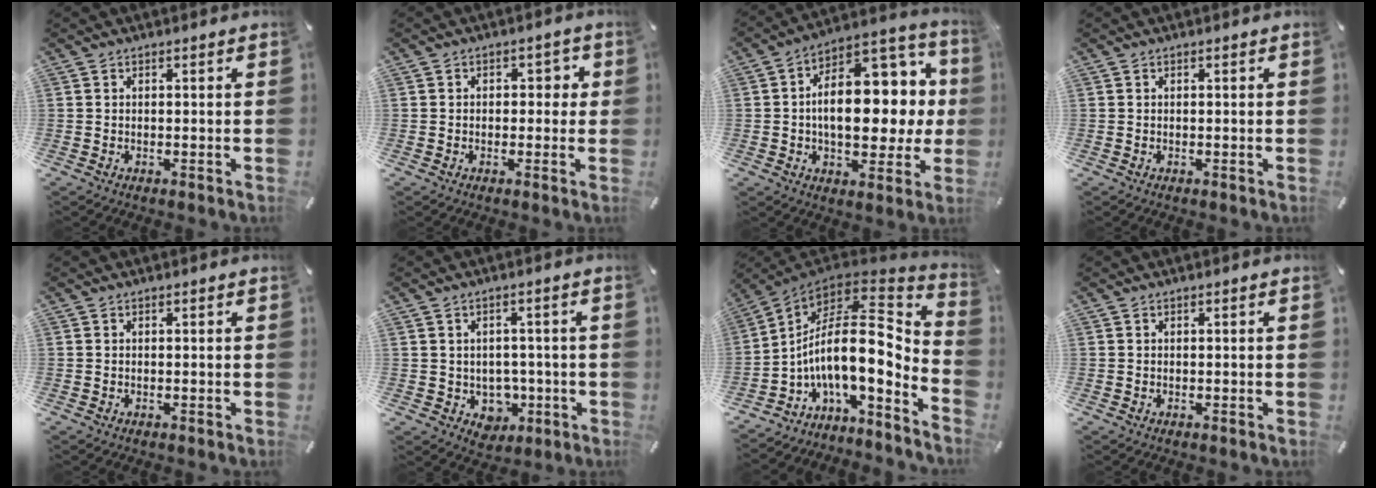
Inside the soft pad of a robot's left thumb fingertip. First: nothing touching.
{"total": 3.1, "force": [-0.2, 2.4, 1.9], "torque": [-0.016, 0.003, -0.015]}
{"total": 19.7, "force": [2.1, 11.8, 15.7], "torque": [-0.222, -0.019, 0.040]}
{"total": 0.0}
{"total": 0.0}
{"total": 6.3, "force": [-0.3, 5.9, 2.2], "torque": [-0.016, -0.007, 0.001]}
{"total": 18.8, "force": [1.3, 8.9, 16.5], "torque": [-0.312, -0.055, 0.010]}
{"total": 0.0}